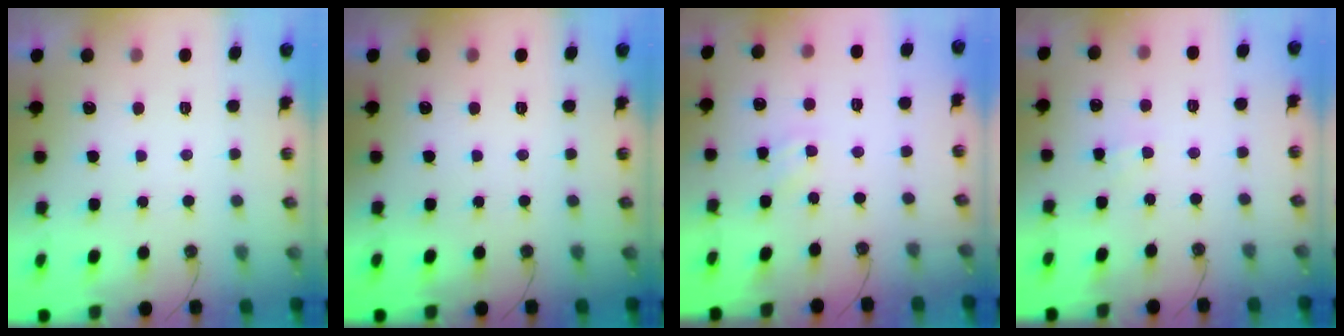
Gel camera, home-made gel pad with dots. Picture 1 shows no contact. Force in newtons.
{"total": 0.0}
{"total": 2.1, "press": 2.1, "slide": 0.4}
{"total": 1.5, "press": 1.5, "slide": 0.3}